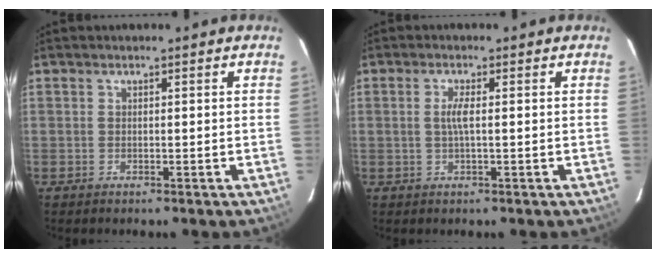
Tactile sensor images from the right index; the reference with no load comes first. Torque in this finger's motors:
{"motor_torque": [0.42, -0.07, 0.21, 0.07]}